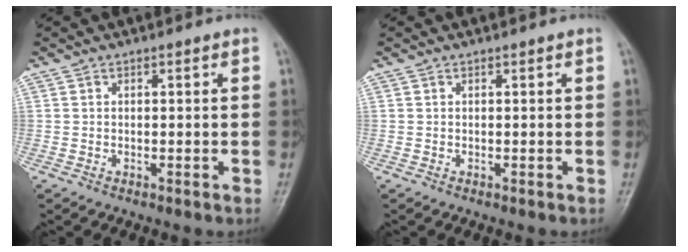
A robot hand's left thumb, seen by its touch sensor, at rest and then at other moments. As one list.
[{"total": 0.0}]